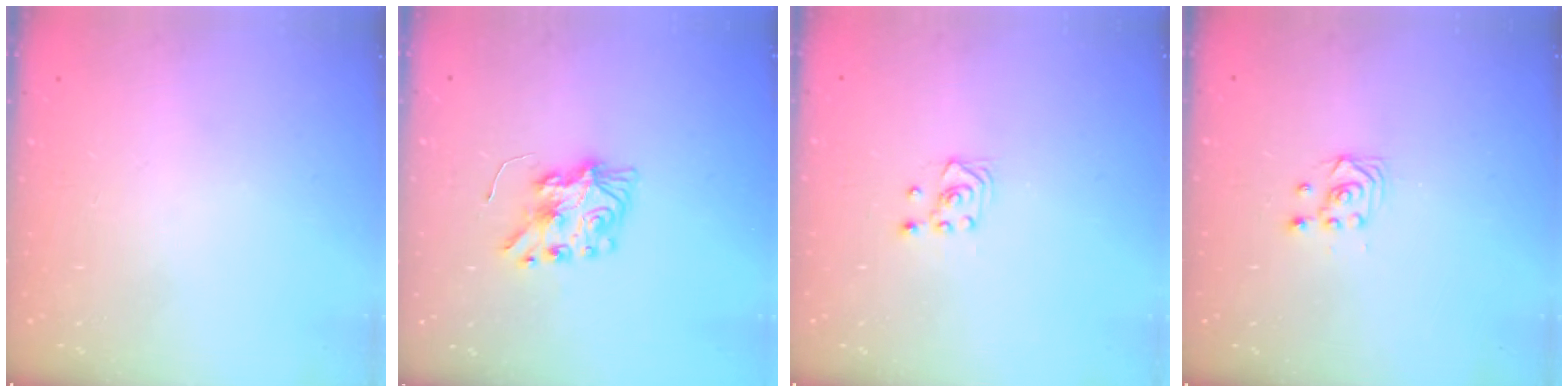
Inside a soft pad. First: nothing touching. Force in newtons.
{"total": 7.7, "press": 7.7, "slide": 0.3}
{"total": 3.0, "press": 2.6, "slide": 1.5}
{"total": 3.4, "press": 3.4, "slide": 0.5}